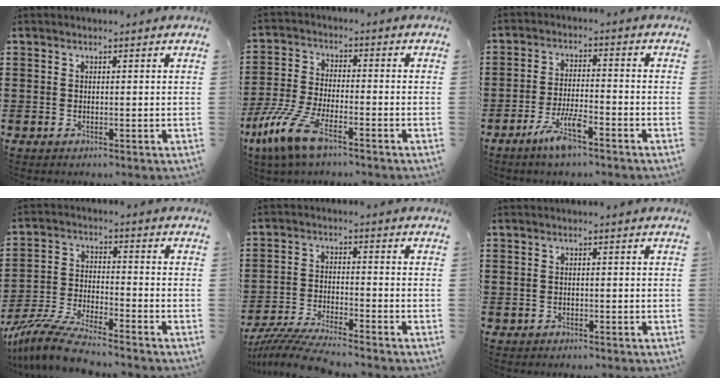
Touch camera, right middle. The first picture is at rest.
{"total": 9.7, "force": [-6.4, 2.7, 6.8], "torque": [-0.165, -0.006, -0.129]}
{"total": 6.3, "force": [-3.9, 1.4, 4.7], "torque": [-0.101, -0.003, -0.074]}
{"total": 8.4, "force": [-7.8, 0.3, 3.2], "torque": [-0.074, 0.001, -0.154]}
{"total": 6.6, "force": [-6.2, -0.1, 2.0], "torque": [-0.048, -0.009, -0.124]}
{"total": 0.8, "force": [-0.7, 0.4, 0.0], "torque": [-0.001, 0.002, -0.018]}